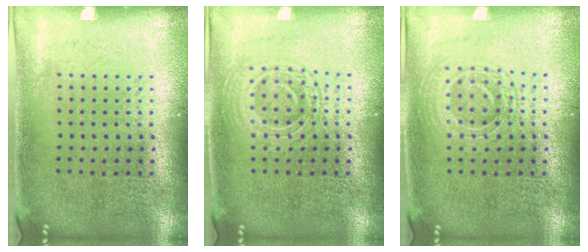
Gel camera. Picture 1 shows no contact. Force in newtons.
{"total": 2.7, "press": 2.6, "slide": 0.6}
{"total": 1.4, "press": 1.3, "slide": 0.3}